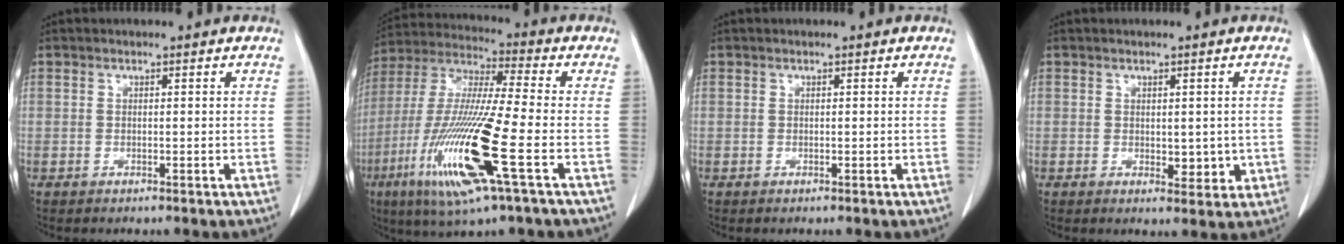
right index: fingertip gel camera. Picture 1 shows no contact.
{"total": 18.6, "force": [-6.4, 0.8, 17.5], "torque": [-0.375, -0.028, -0.124]}
{"total": 0.0}
{"total": 3.6, "force": [-0.1, 2.1, 3.0], "torque": [-0.030, -0.006, 0.007]}